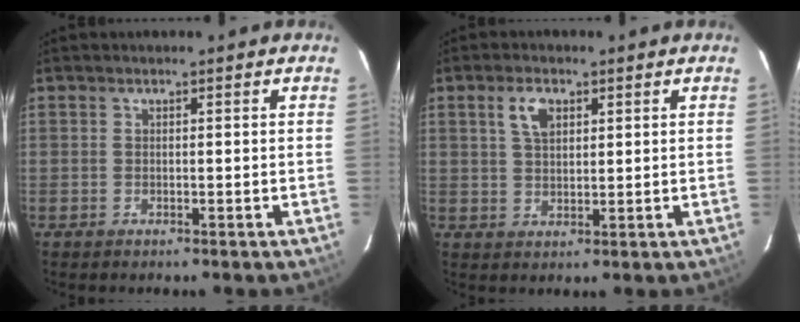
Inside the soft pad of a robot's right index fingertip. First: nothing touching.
{"total": 4.5, "force": [2.0, 2.4, 3.2], "torque": [-0.060, 0.010, 0.038]}